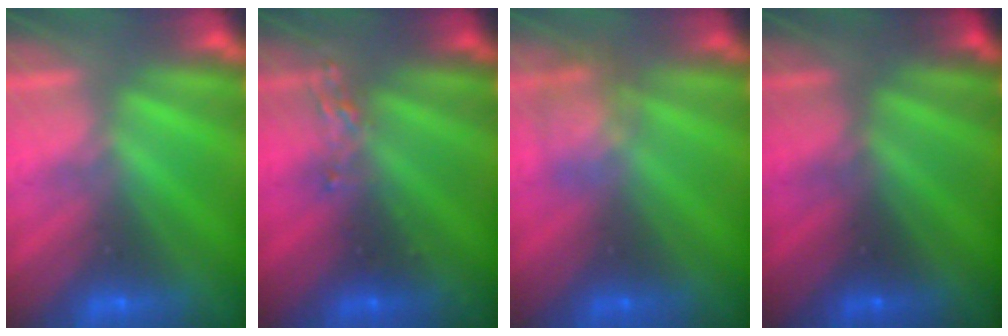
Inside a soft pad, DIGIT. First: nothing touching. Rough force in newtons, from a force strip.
{"total": 2.5}
{"total": 2.2}
{"total": 1.6}